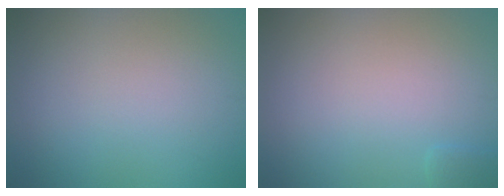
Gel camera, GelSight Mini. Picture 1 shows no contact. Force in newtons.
{"total": 0.7, "press": 0.7, "slide": 0.1}